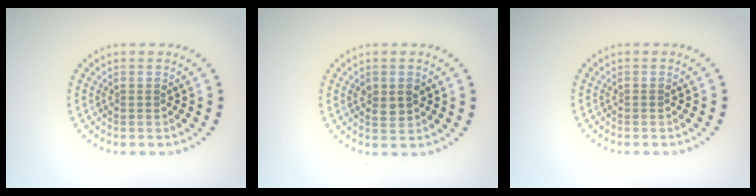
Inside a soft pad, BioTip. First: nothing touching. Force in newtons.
{"total": 1.7, "press": 1.7, "slide": 0.2}
{"total": 0.0}